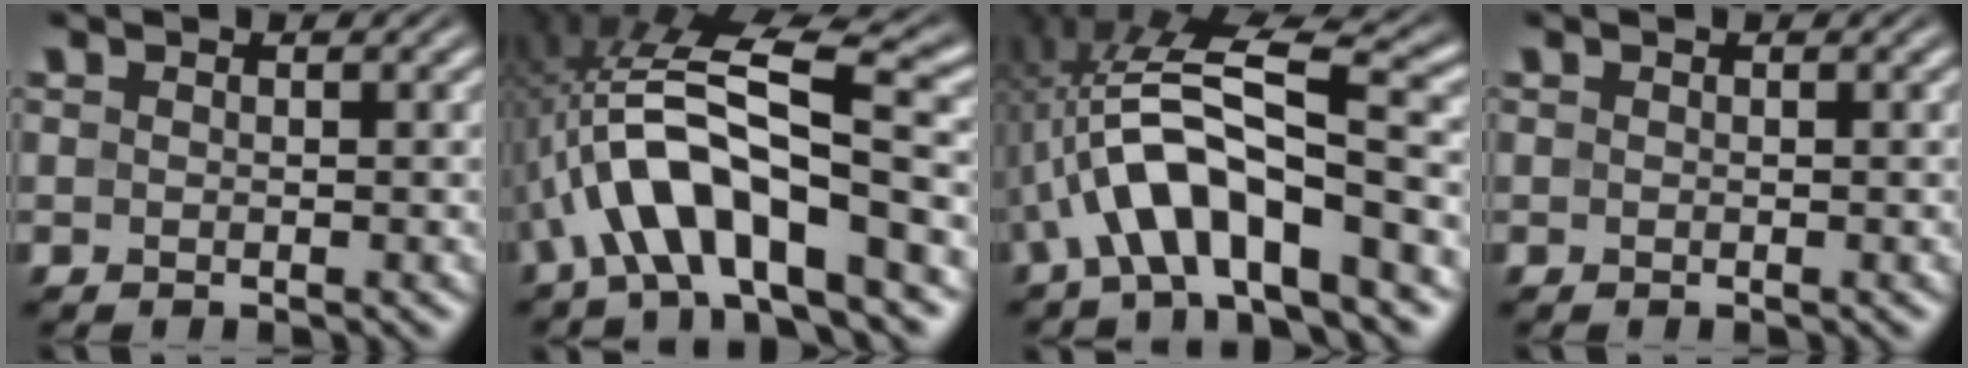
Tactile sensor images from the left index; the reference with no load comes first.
{"total": 10.1, "force": [-2.6, 2.9, 9.3], "torque": [-0.163, 0.024, -0.049]}
{"total": 9.3, "force": [-1.9, 2.8, 8.6], "torque": [-0.151, 0.020, -0.036]}
{"total": 0.0}